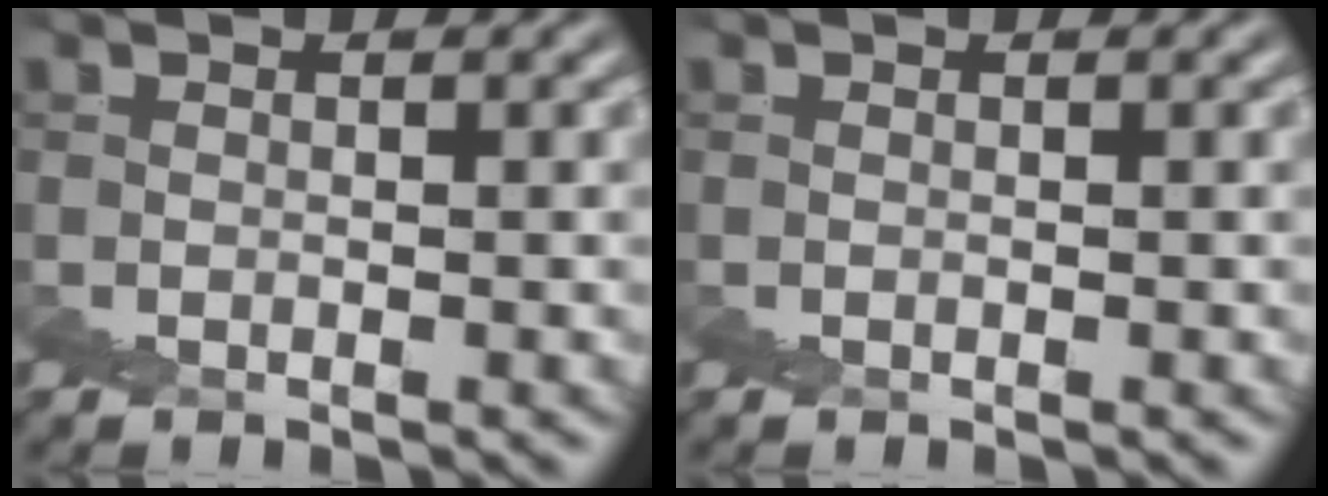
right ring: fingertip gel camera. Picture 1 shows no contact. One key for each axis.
{"total": 0.0}